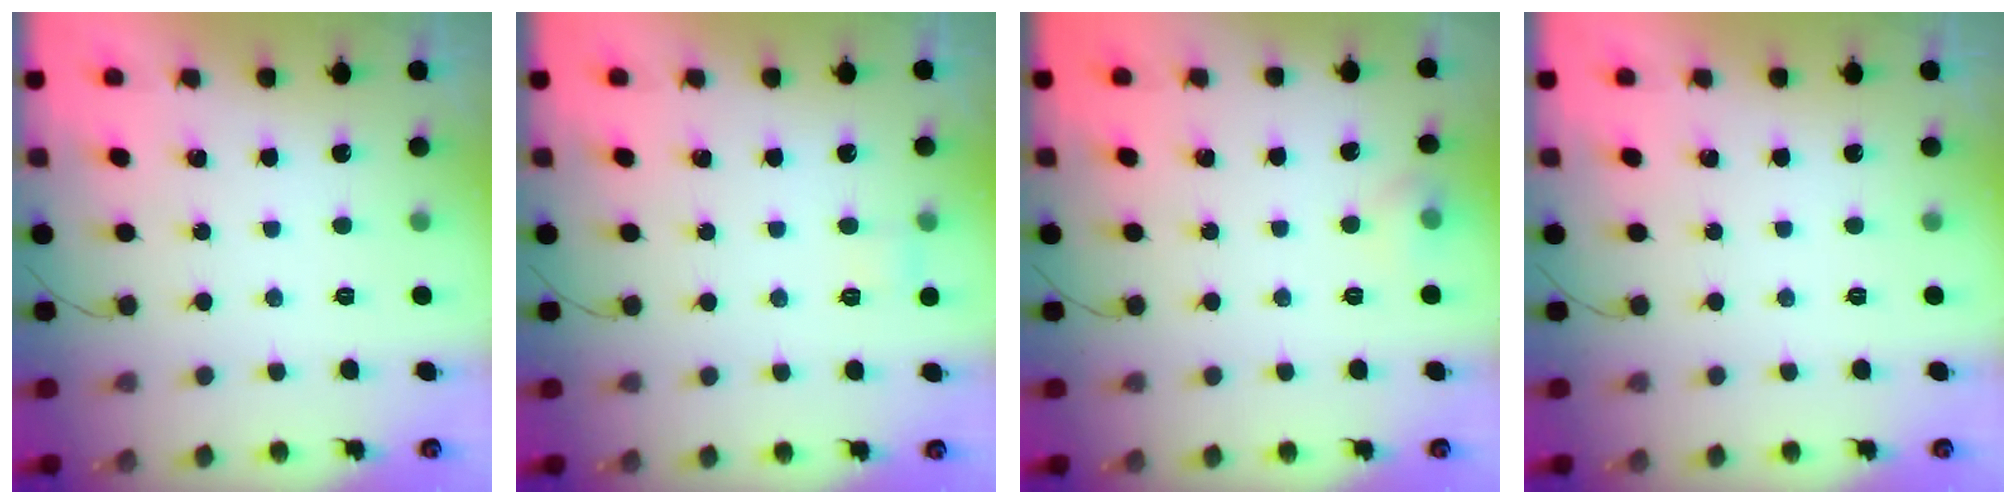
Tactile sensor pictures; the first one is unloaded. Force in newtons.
{"total": 2.6, "press": 2.4, "slide": 1.0}
{"total": 5.3, "press": 5.0, "slide": 1.8}
{"total": 0.0}